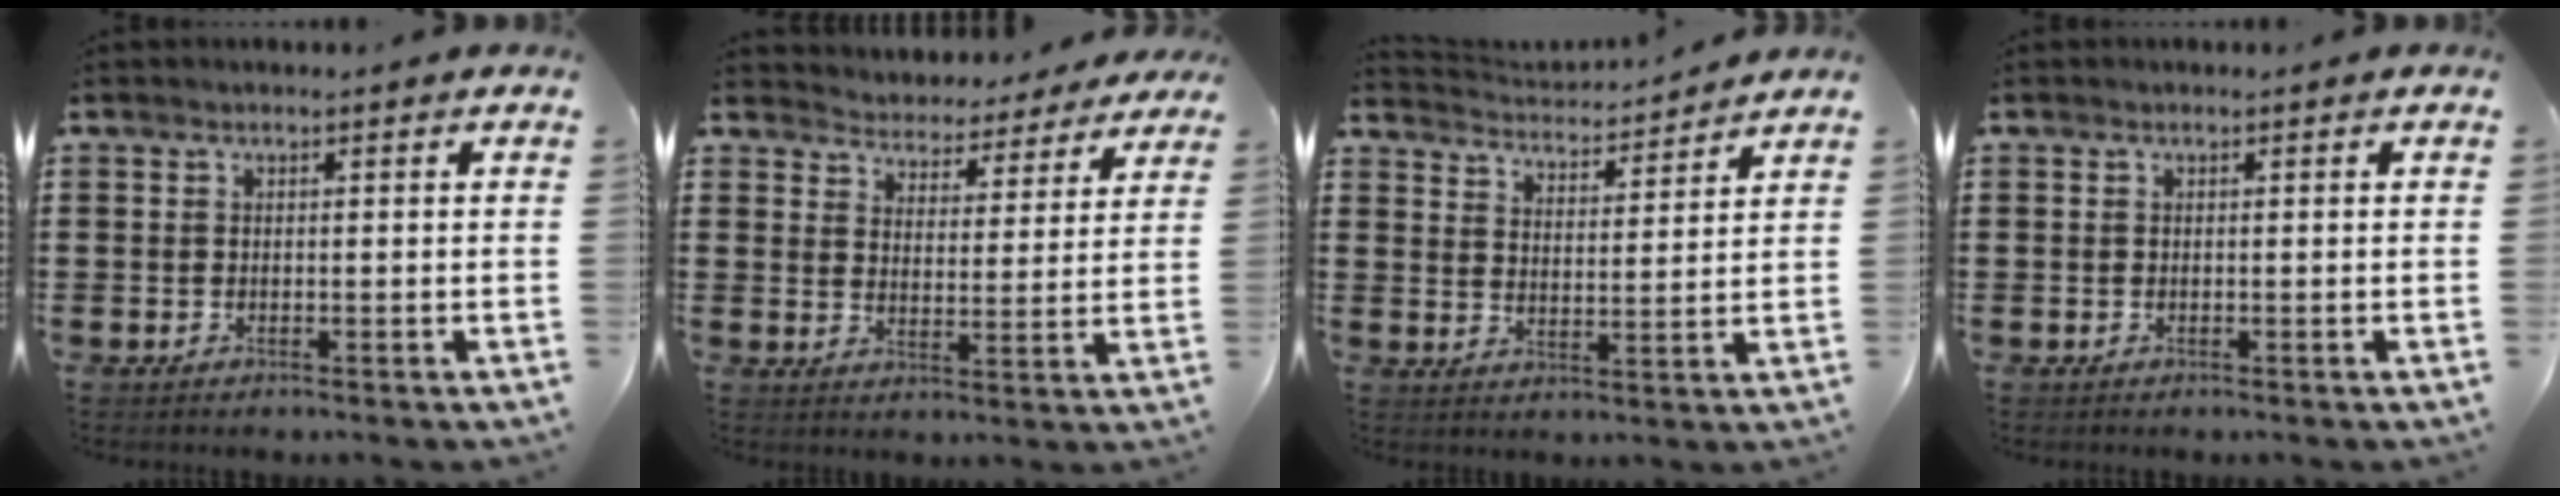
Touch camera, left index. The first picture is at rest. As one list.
[{"total": 4.1, "force": [4.0, 0.2, -0.6], "torque": [-0.017, -0.035, 0.067]}, {"total": 3.1, "force": [3.1, -0.3, 0.0], "torque": [-0.018, -0.030, 0.049]}, {"total": 0.0}]